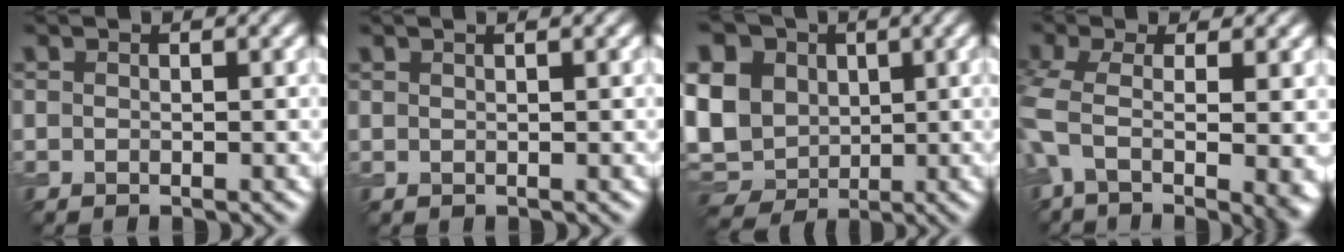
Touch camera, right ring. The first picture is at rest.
{"total": 1.5, "force": [1.0, 0.6, 1.0], "torque": [-0.001, -0.003, 0.001]}
{"total": 13.5, "force": [2.1, 11.1, 7.5], "torque": [-0.164, 0.021, 0.018]}
{"total": 8.9, "force": [-1.3, 3.9, 7.9], "torque": [-0.179, -0.023, -0.013]}